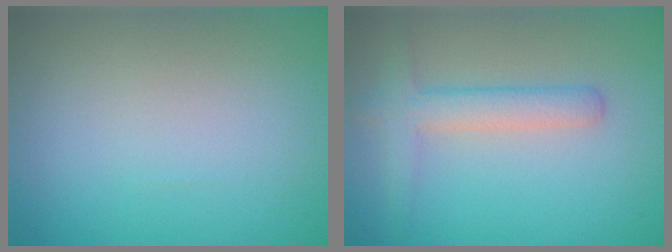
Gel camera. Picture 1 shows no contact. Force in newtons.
{"total": 3.0, "press": 3.0, "slide": 0.2}